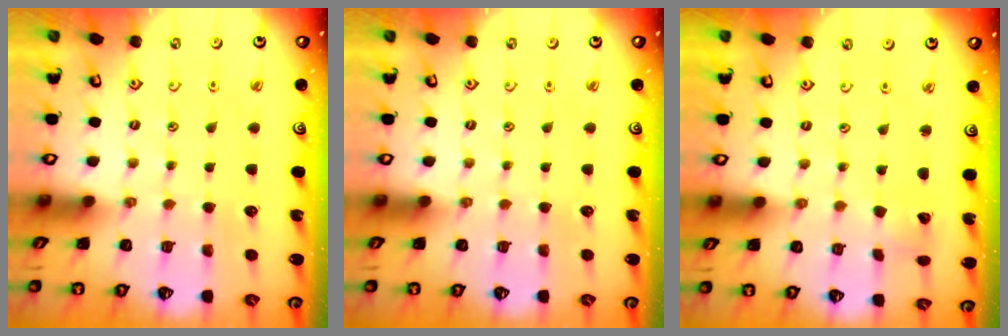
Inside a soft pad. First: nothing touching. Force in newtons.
{"total": 0.0}
{"total": 2.8, "press": 2.8, "slide": 0.4}